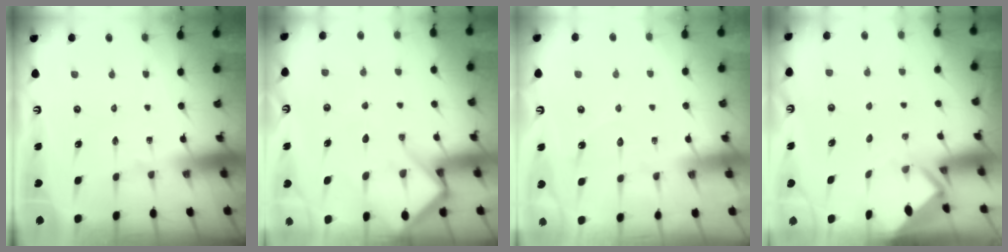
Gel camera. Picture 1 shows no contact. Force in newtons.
{"total": 11.3, "press": 11.2, "slide": 1.2}
{"total": 5.5, "press": 5.4, "slide": 0.5}
{"total": 3.2, "press": 3.2, "slide": 0.2}